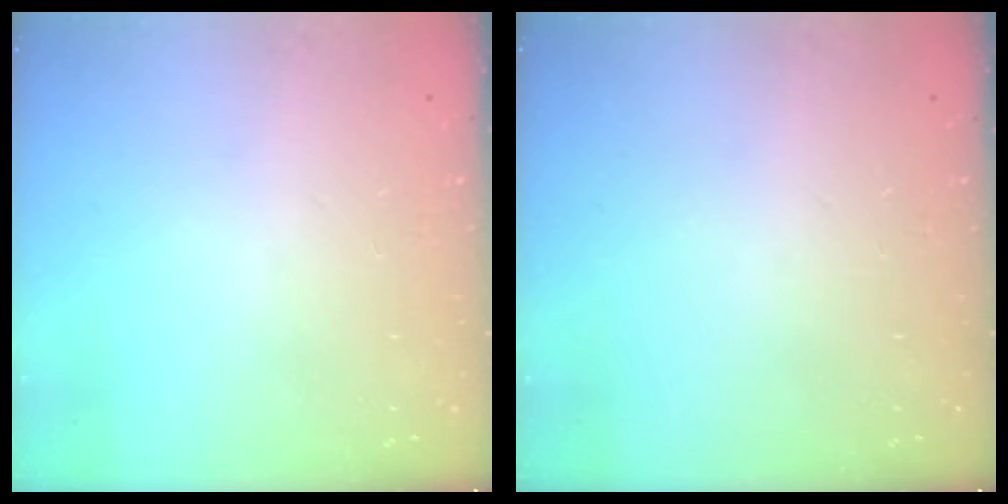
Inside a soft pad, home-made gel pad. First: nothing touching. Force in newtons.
{"total": 0.0}